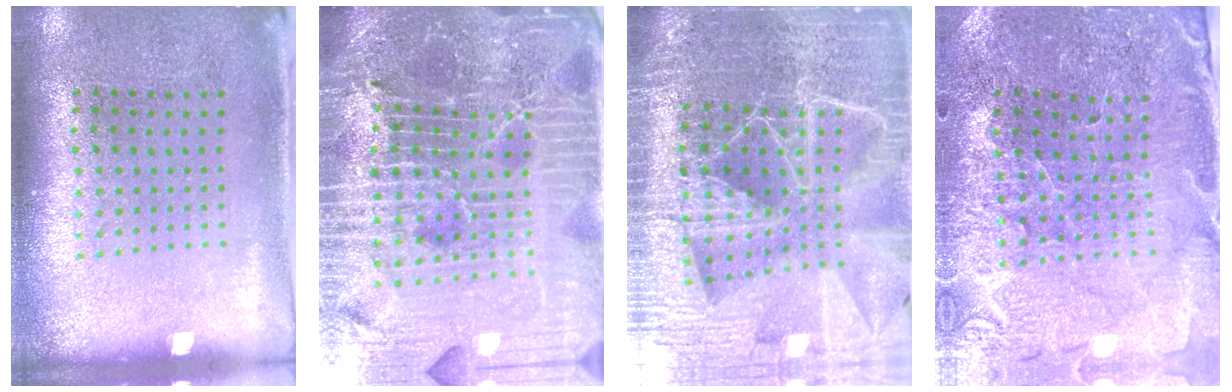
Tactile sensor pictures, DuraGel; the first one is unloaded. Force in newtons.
{"total": 7.3, "press": 6.3, "slide": 3.7}
{"total": 6.2, "press": 5.4, "slide": 3.0}
{"total": 1.8, "press": 1.8, "slide": 0.2}